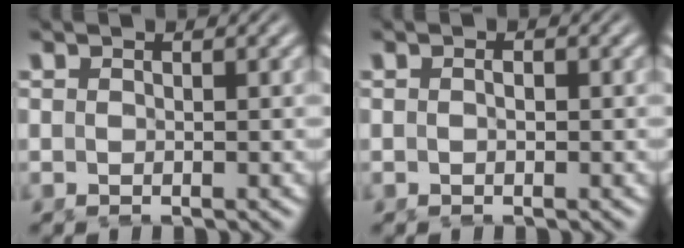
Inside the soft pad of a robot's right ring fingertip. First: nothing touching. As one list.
[{"total": 0.7, "force": [-0.3, 0.0, 0.6], "torque": [-0.009, -0.003, -0.002]}]